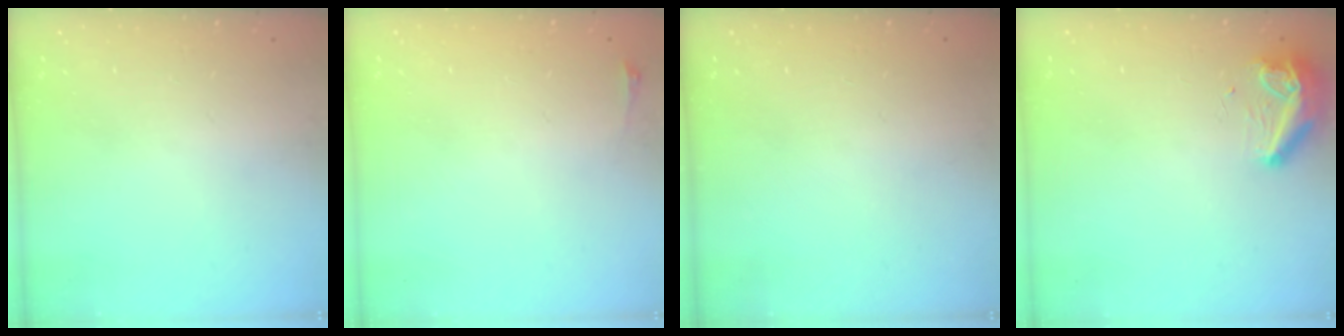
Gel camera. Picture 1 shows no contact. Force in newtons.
{"total": 2.8, "press": 2.1, "slide": 1.9}
{"total": 0.0}
{"total": 8.3, "press": 8.3, "slide": 0.9}